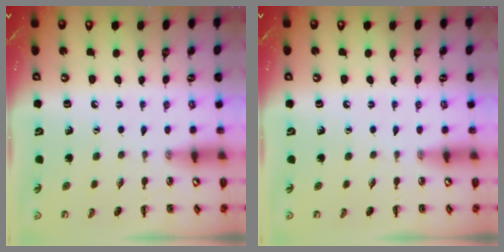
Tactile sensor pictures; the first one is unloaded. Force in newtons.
{"total": 0.0}